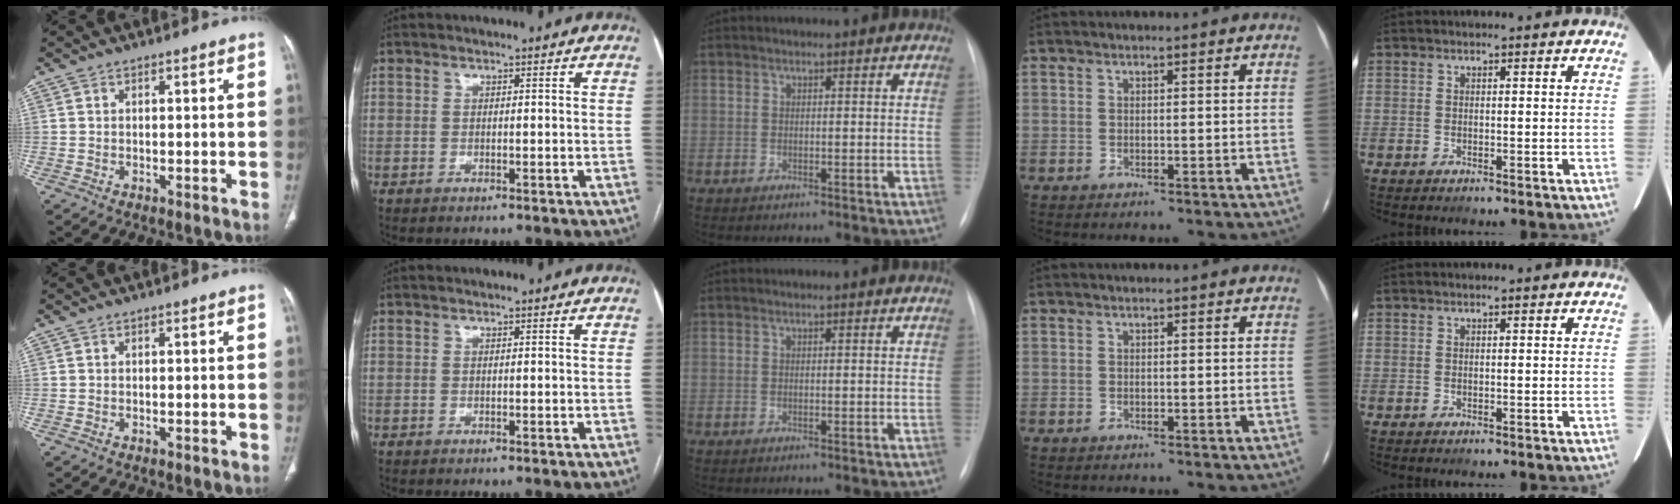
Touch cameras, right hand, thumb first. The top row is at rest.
{}